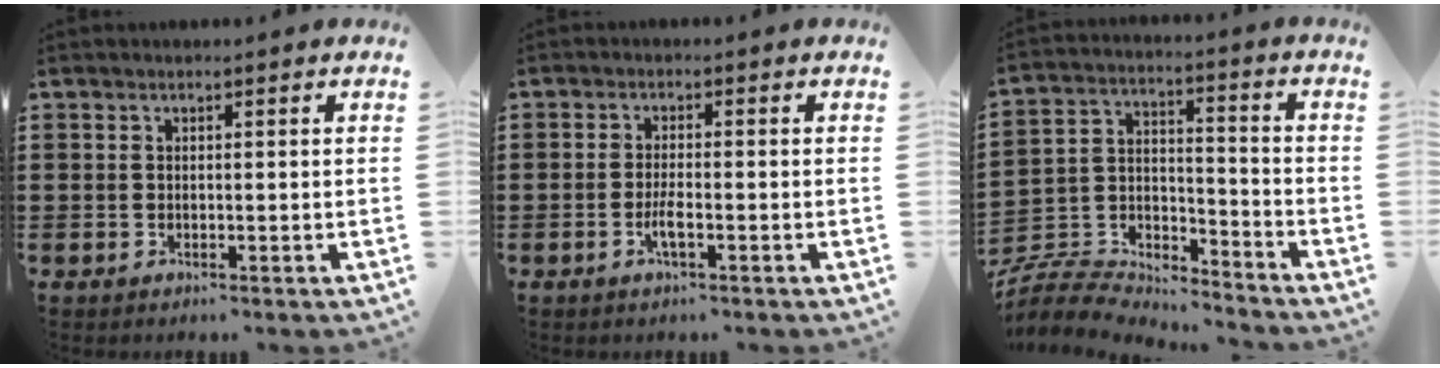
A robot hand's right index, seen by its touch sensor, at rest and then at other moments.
{"total": 2.7, "force": [-1.1, 0.4, 2.4], "torque": [-0.049, -0.003, -0.022]}
{"total": 7.5, "force": [-7.2, 1.6, 1.2], "torque": [-0.040, 0.001, -0.147]}